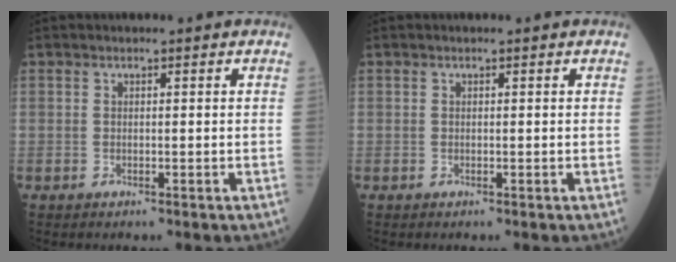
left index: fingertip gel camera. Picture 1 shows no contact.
{"total": 0.0}